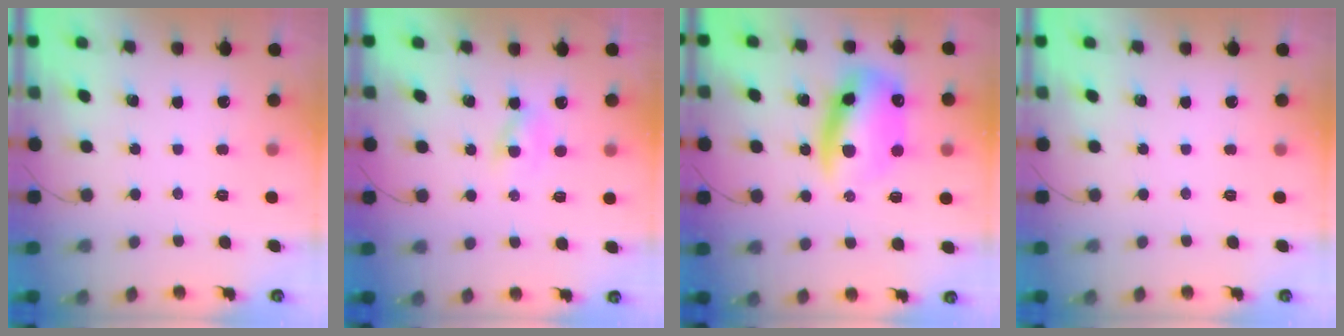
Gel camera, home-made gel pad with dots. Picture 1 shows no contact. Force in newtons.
{"total": 1.6, "press": 1.5, "slide": 0.7}
{"total": 14.2, "press": 13.8, "slide": 3.6}
{"total": 0.0}